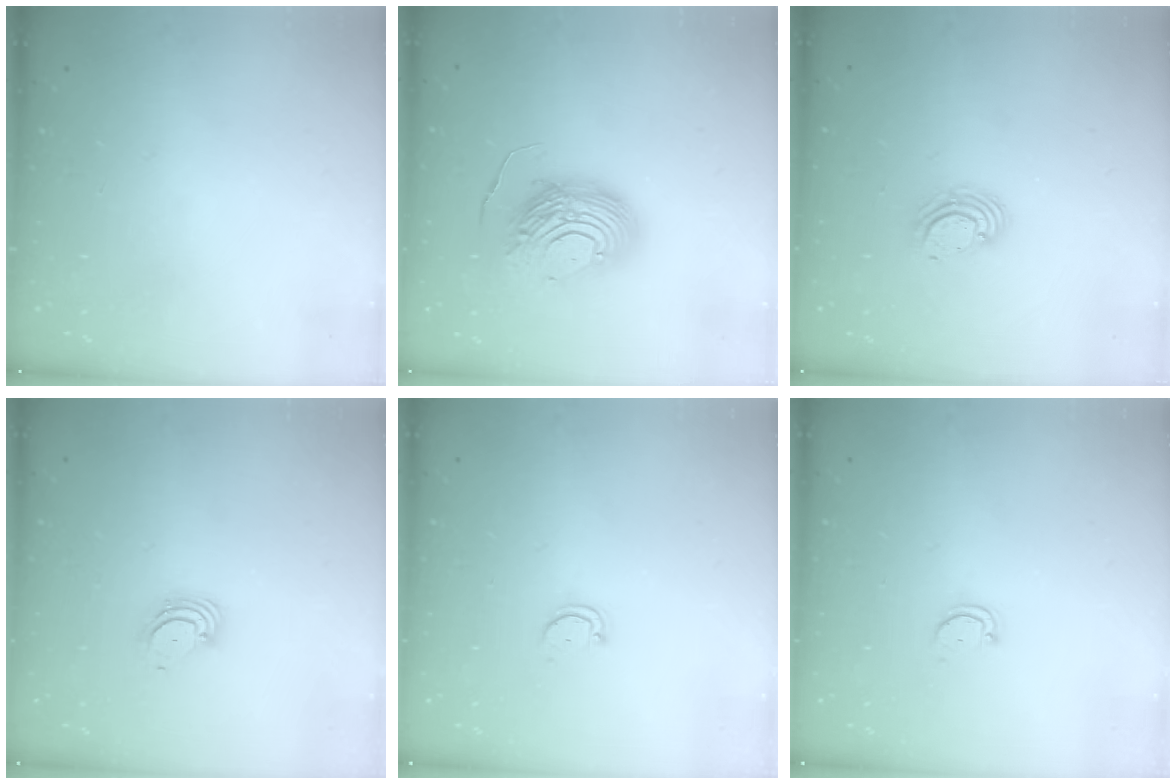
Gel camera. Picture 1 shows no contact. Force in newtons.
{"total": 13.3, "press": 13.2, "slide": 1.2}
{"total": 4.0, "press": 3.9, "slide": 0.2}
{"total": 3.6, "press": 3.6, "slide": 0.3}
{"total": 2.3, "press": 2.3, "slide": 0.4}
{"total": 2.3, "press": 2.3, "slide": 0.4}